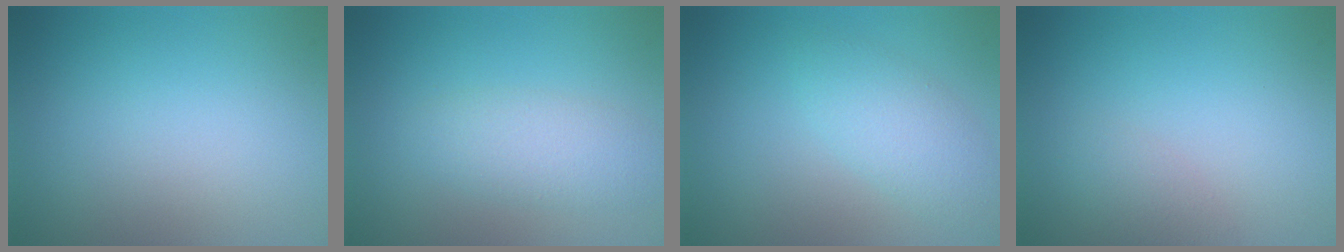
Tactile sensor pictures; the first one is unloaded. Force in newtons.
{"total": 2.7, "press": 2.7, "slide": 0.0}
{"total": 2.7, "press": 2.7, "slide": 0.1}
{"total": 1.5, "press": 1.5, "slide": 0.1}